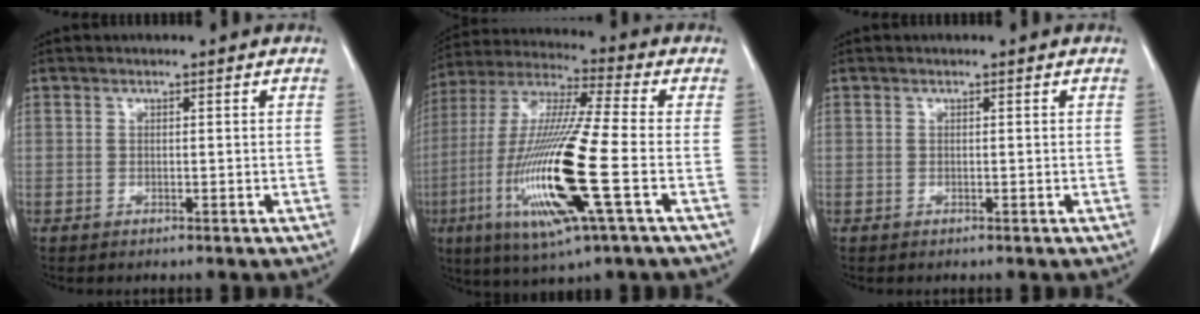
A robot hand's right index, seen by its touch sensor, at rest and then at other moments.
{"total": 19.6, "force": [-5.4, 0.8, 18.8], "torque": [-0.406, -0.026, -0.106]}
{"total": 0.0}